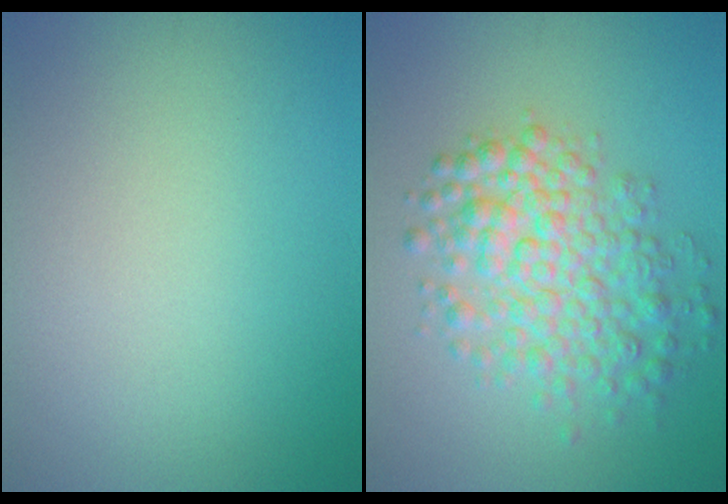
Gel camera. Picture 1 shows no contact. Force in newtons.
{"total": 5.9, "press": 5.9, "slide": 0.2}